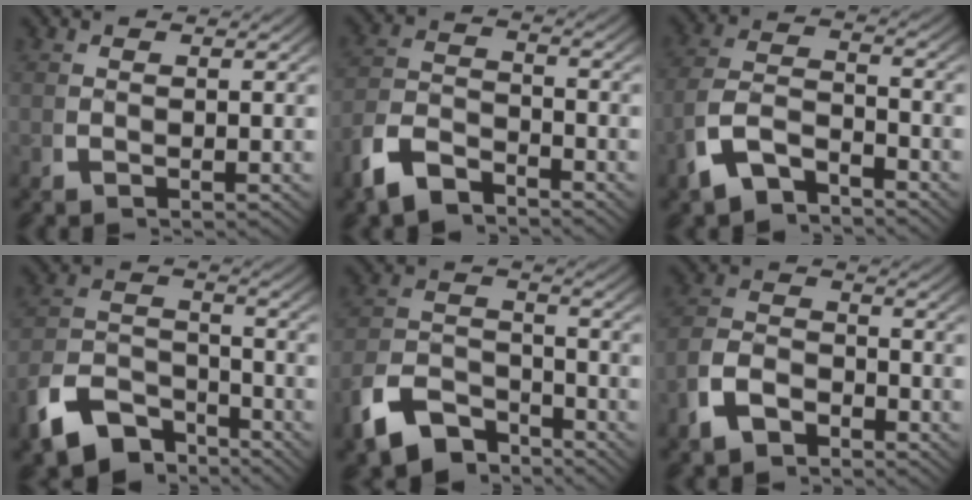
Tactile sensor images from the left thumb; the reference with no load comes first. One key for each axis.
{"total": 4.8, "fx": -3.4, "fy": 2.6, "fz": 2.2, "tx": -0.047, "ty": -0.016, "tz": -0.057}
{"total": 6.6, "fx": -2.9, "fy": 4.4, "fz": 4.0, "tx": -0.096, "ty": -0.033, "tz": -0.039}
{"total": 9.0, "fx": -5.4, "fy": 5.6, "fz": 4.5, "tx": -0.083, "ty": -0.033, "tz": -0.082}
{"total": 8.2, "fx": -5.1, "fy": 5.0, "fz": 4.1, "tx": -0.072, "ty": -0.031, "tz": -0.079}
{"total": 4.5, "fx": -2.5, "fy": 2.9, "fz": 2.4, "tx": -0.049, "ty": -0.016, "tz": -0.040}